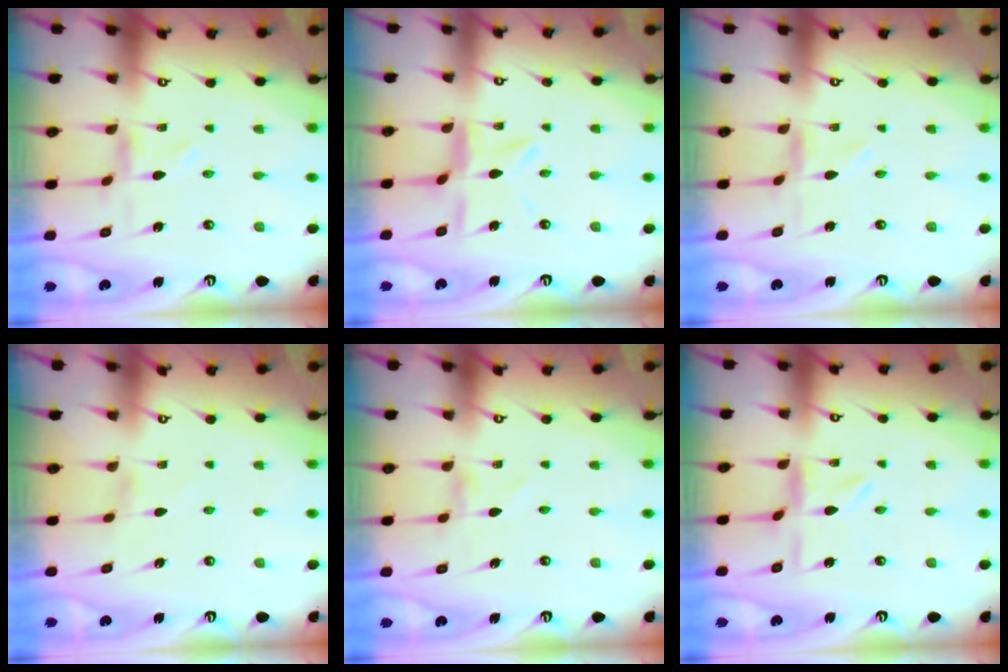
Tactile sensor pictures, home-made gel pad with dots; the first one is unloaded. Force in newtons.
{"total": 6.2, "press": 6.2, "slide": 0.5}
{"total": 0.0}
{"total": 0.0}
{"total": 0.0}
{"total": 1.3, "press": 1.2, "slide": 0.2}